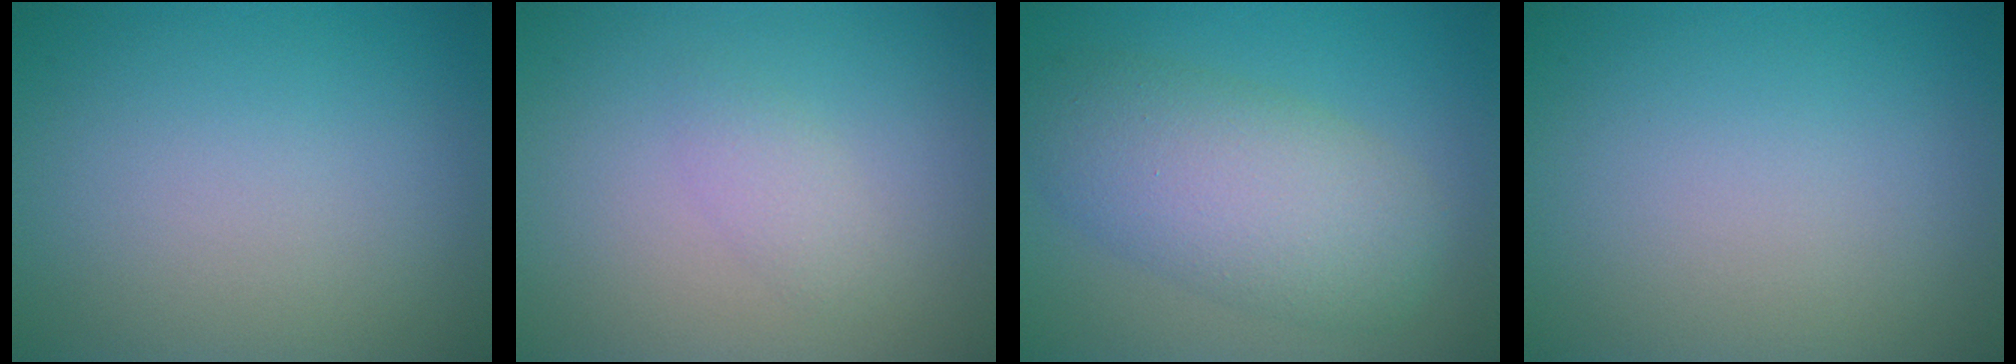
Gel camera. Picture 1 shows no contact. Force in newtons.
{"total": 1.3, "press": 1.3, "slide": 0.1}
{"total": 6.9, "press": 6.9, "slide": 0.2}
{"total": 0.0}